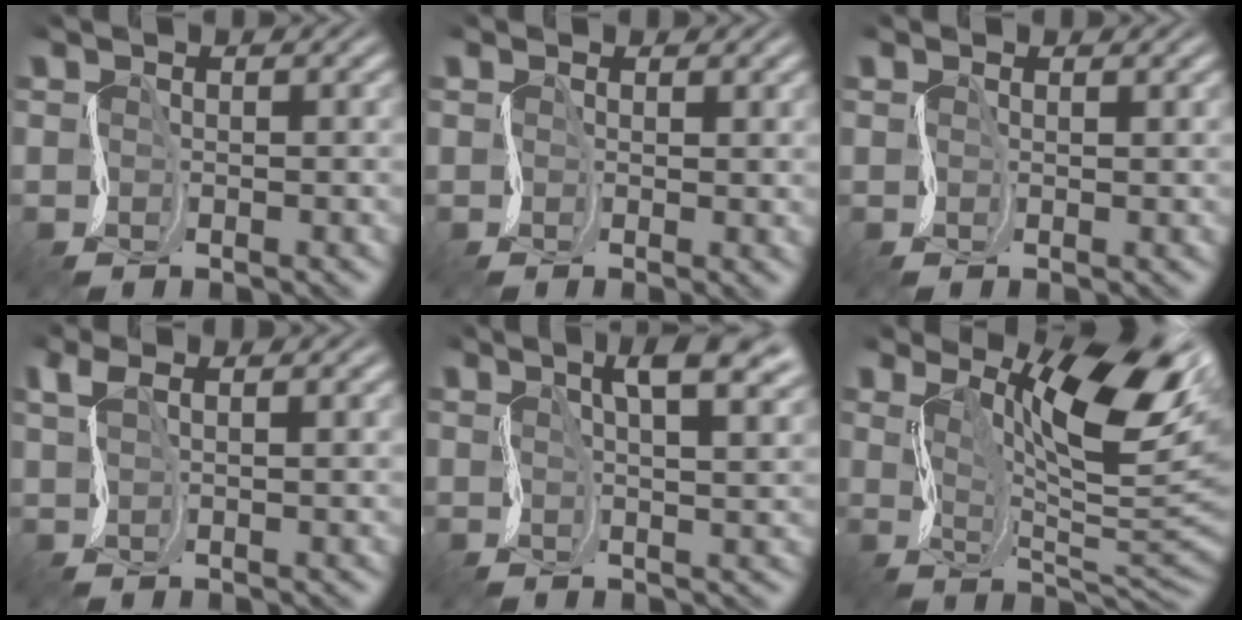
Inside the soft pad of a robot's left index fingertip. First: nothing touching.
{"total": 0.8, "force": [0.5, 0.6, 0.2], "torque": [0.012, 0.003, 0.007]}
{"total": 1.0, "force": [0.7, 0.4, -0.6], "torque": [0.018, 0.006, 0.010]}
{"total": 2.6, "force": [2.0, 1.1, 1.2], "torque": [-0.023, 0.013, 0.035]}
{"total": 6.7, "force": [3.7, 2.5, 5.0], "torque": [-0.048, 0.023, 0.048]}
{"total": 11.2, "force": [5.2, 3.9, 9.1], "torque": [-0.133, 0.005, 0.083]}